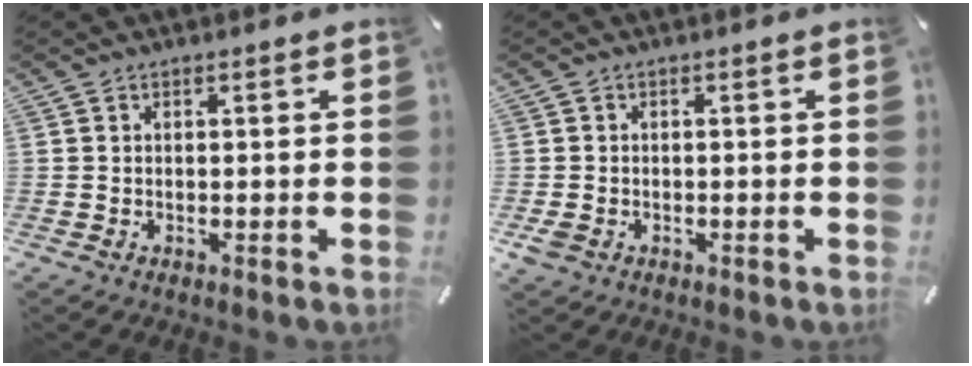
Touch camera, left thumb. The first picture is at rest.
{"total": 3.0, "force": [-0.9, 2.7, 0.6], "torque": [-0.008, 0.006, -0.015]}